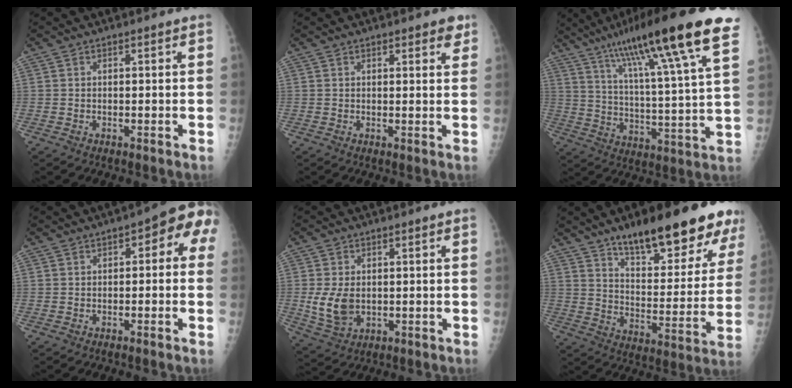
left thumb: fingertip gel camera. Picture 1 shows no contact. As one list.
[{"total": 2.8, "force": [1.9, 1.2, 1.7], "torque": [-0.004, -0.007, 0.020]}, {"total": 24.7, "force": [15.3, 2.3, 19.2], "torque": [-0.300, -0.030, 0.237]}, {"total": 6.6, "force": [0.7, 3.3, 5.7], "torque": [-0.037, 0.026, -0.005]}, {"total": 7.2, "force": [-0.2, 4.9, 5.3], "torque": [-0.095, -0.008, 0.008]}, {"total": 23.1, "force": [15.6, 7.1, 15.5], "torque": [-0.173, -0.068, 0.234]}]